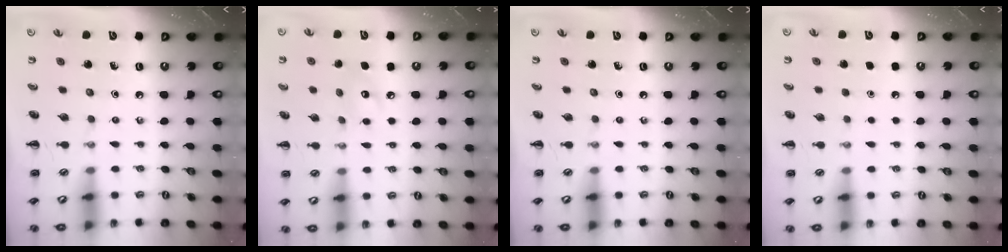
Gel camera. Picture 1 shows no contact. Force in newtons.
{"total": 7.3, "press": 7.2, "slide": 1.5}
{"total": 0.0}
{"total": 1.5, "press": 1.5, "slide": 0.1}